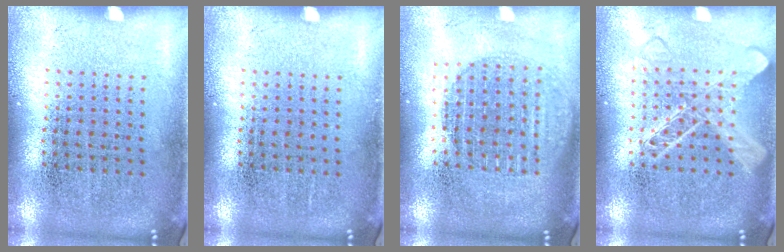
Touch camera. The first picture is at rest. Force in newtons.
{"total": 0.0}
{"total": 1.7, "press": 1.5, "slide": 0.9}
{"total": 2.6, "press": 2.6, "slide": 0.4}